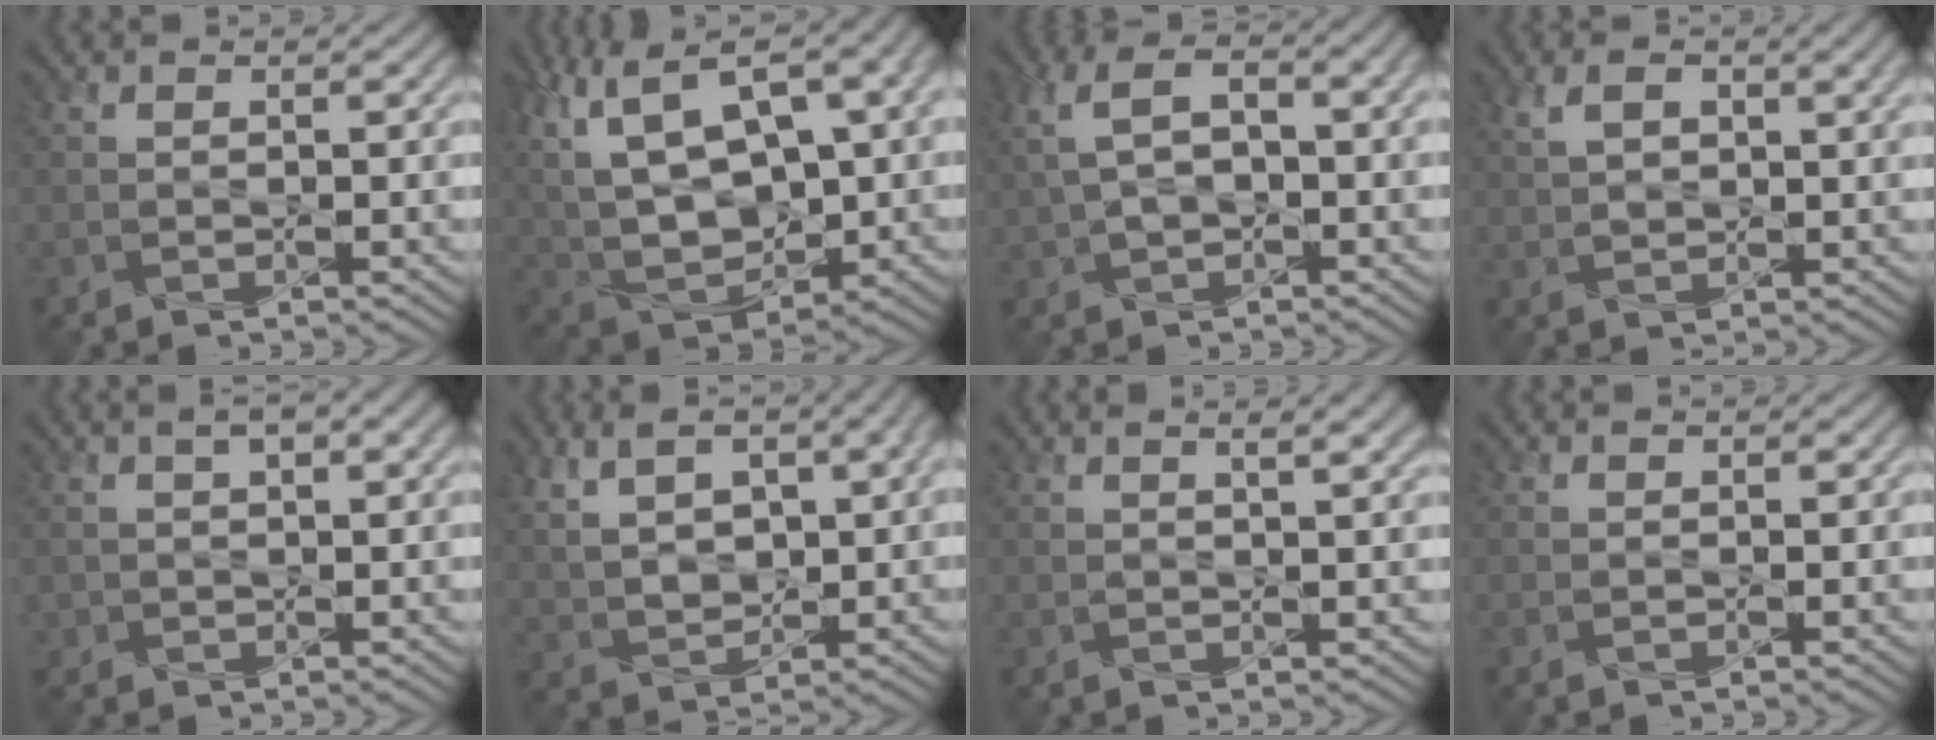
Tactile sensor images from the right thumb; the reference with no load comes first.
{"total": 18.7, "force": [6.8, 10.4, 14.0], "torque": [-0.326, 0.023, 0.157]}
{"total": 7.4, "force": [1.3, 3.8, 6.2], "torque": [-0.143, 0.011, 0.023]}
{"total": 5.9, "force": [2.5, 2.6, 4.7], "torque": [-0.099, 0.007, 0.047]}
{"total": 3.4, "force": [1.5, 1.7, 2.5], "torque": [-0.051, 0.006, 0.029]}
{"total": 9.5, "force": [2.9, 5.2, 7.4], "torque": [-0.164, 0.012, 0.059]}
{"total": 3.1, "force": [1.7, 0.7, 2.5], "torque": [-0.029, 0.004, 0.018]}
{"total": 0.0}